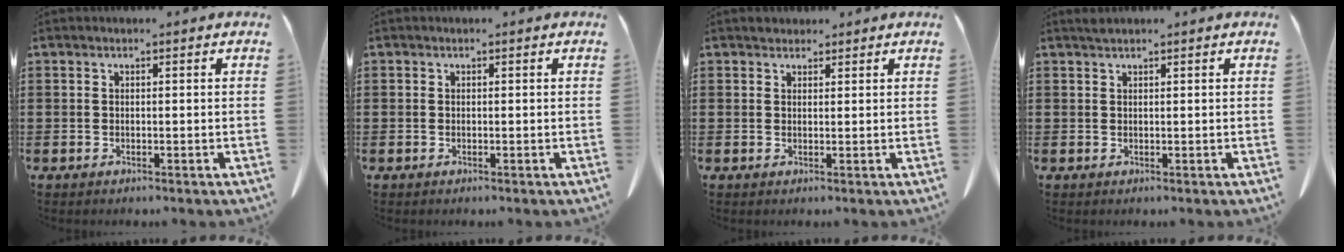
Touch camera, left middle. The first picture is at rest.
{"total": 0.0}
{"total": 1.4, "force": [1.3, 0.7, 0.0], "torque": [0.005, 0.002, 0.023]}
{"total": 0.8, "force": [0.7, 0.1, 0.4], "torque": [-0.009, 0.000, 0.014]}